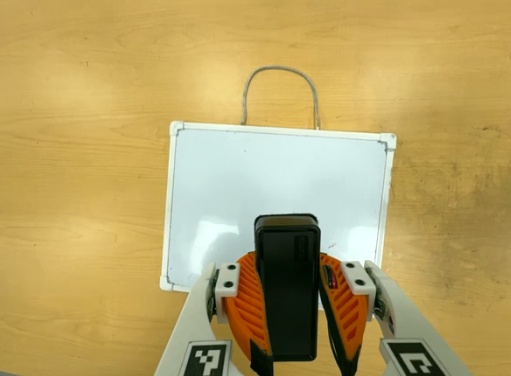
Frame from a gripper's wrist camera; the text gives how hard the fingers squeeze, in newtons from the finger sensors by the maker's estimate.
{"total": 10.3, "left": 8.9, "right": 11.8}